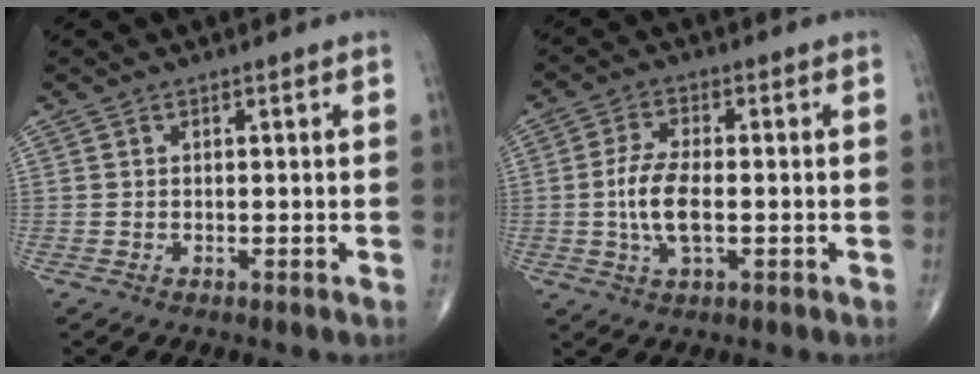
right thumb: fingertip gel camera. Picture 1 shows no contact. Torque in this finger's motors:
{"motor_torque": [-0.27, 1.91, 0.69, -0.03, 0.36]}